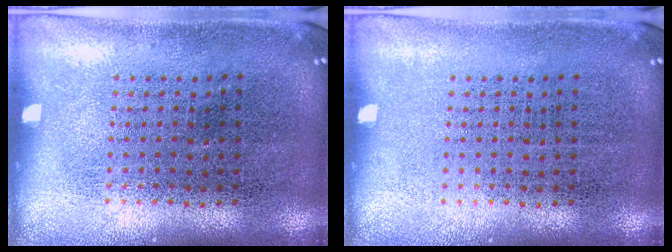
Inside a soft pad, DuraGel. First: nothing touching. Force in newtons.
{"total": 0.0}